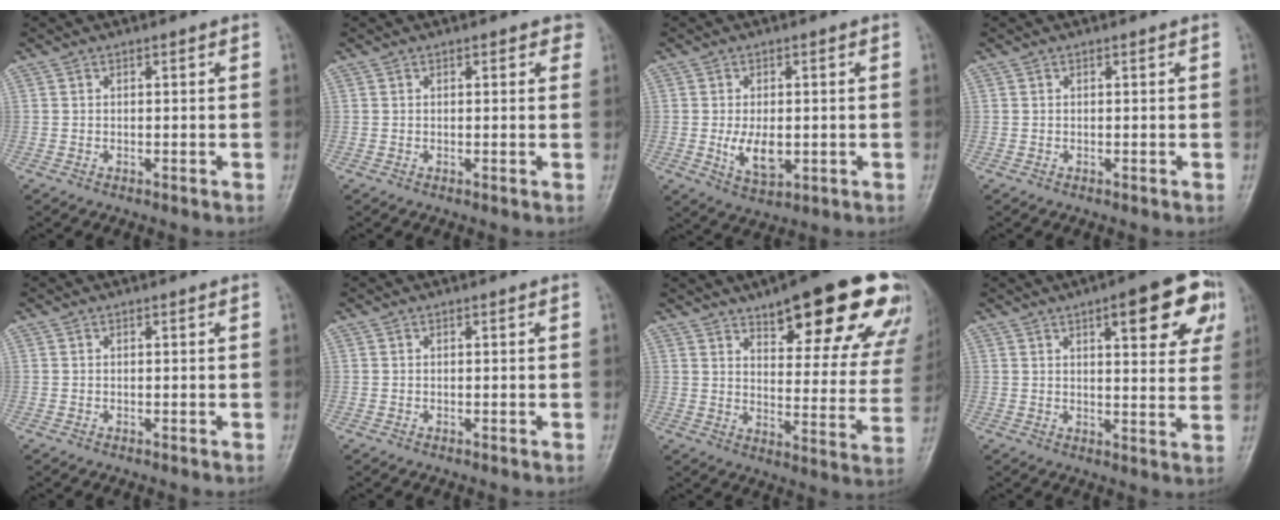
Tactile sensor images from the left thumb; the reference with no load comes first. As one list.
[{"total": 1.6, "force": [0.9, 1.0, 0.9], "torque": [0.008, 0.000, 0.005]}, {"total": 6.4, "force": [-0.8, 3.6, 5.2], "torque": [-0.082, -0.011, -0.008]}, {"total": 0.0}, {"total": 0.0}, {"total": 0.0}, {"total": 24.5, "force": [15.7, 7.9, 17.0], "torque": [-0.179, -0.054, 0.202]}, {"total": 13.6, "force": [6.2, 4.5, 11.3], "torque": [-0.104, -0.012, 0.072]}]